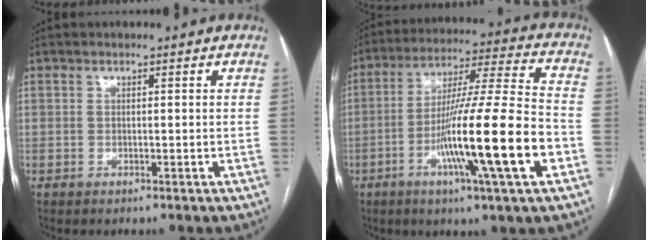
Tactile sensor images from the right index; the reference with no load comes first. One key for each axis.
{"total": 19.0, "fx": -6.2, "fy": -0.6, "fz": 18.0, "tx": -0.308, "ty": -0.012, "tz": -0.110}